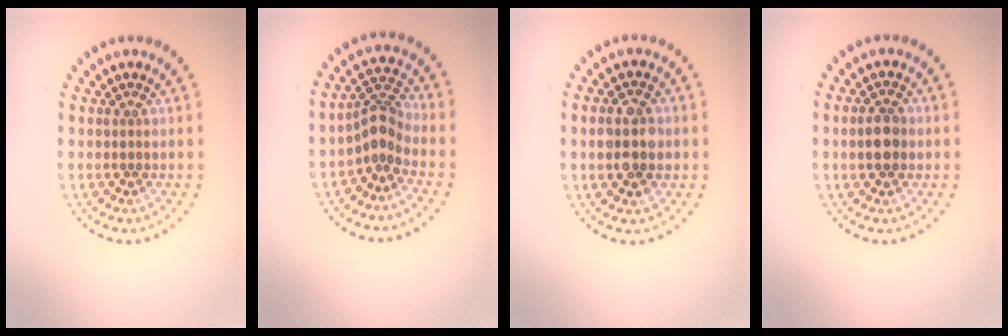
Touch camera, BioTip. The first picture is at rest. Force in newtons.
{"total": 2.9, "press": 2.1, "slide": 2.0}
{"total": 4.0, "press": 4.0, "slide": 0.1}
{"total": 2.7, "press": 2.6, "slide": 0.2}